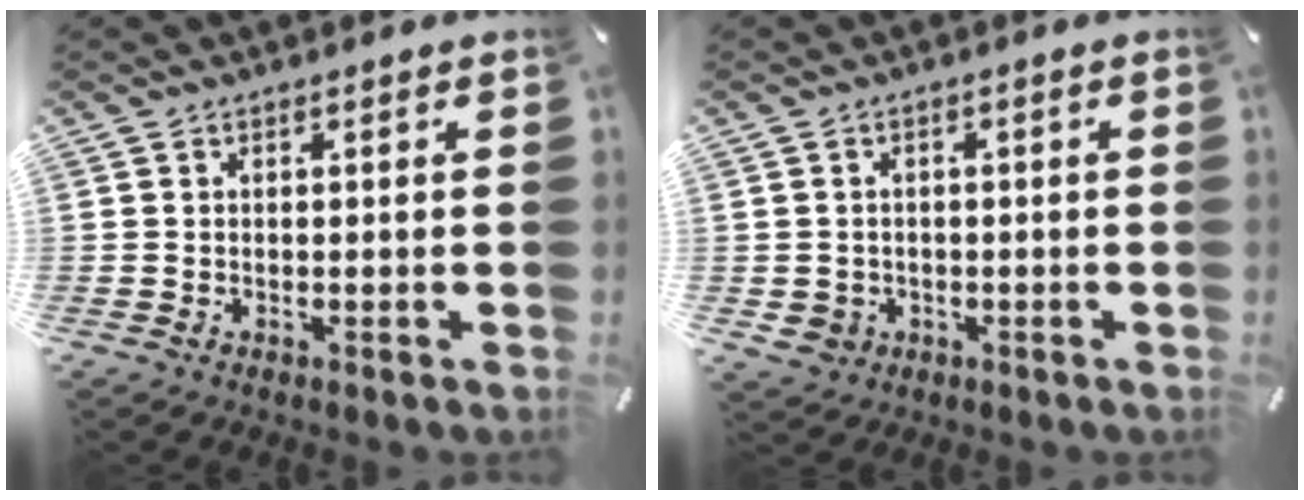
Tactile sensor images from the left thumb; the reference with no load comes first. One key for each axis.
{"total": 3.4, "fx": -0.9, "fy": 3.0, "fz": 1.1, "tx": -0.025, "ty": 0.003, "tz": -0.018}